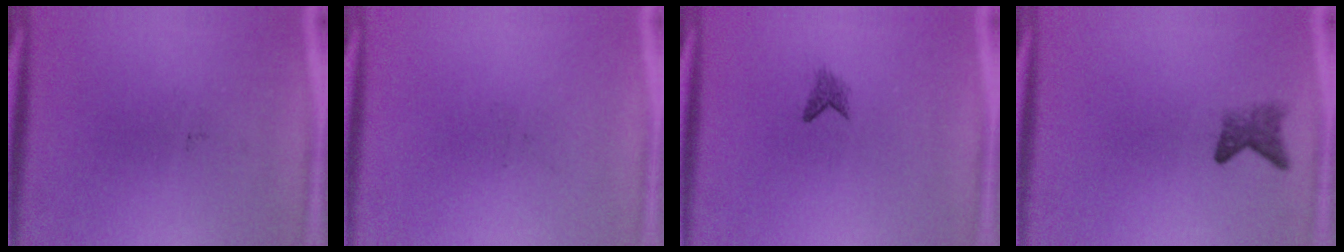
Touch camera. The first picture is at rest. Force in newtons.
{"total": 0.0}
{"total": 1.2}
{"total": 2.4}